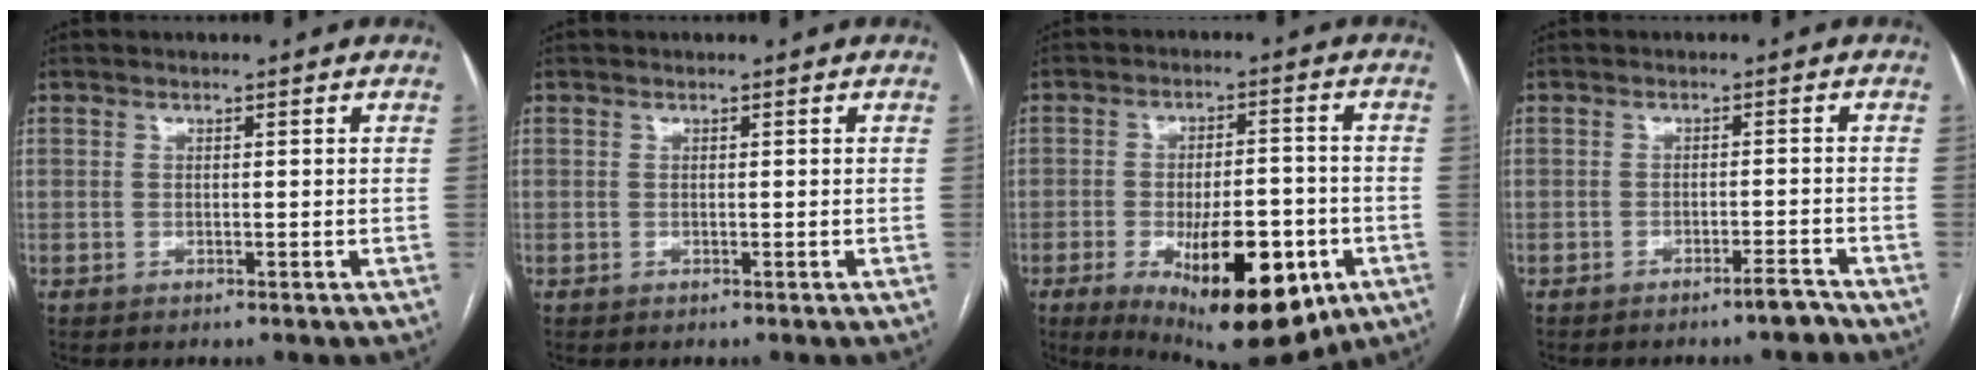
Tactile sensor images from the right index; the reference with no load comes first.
{"total": 0.0}
{"total": 16.9, "force": [-6.8, 6.4, 14.0], "torque": [-0.186, -0.003, -0.082]}
{"total": 2.4, "force": [-2.1, 0.1, 1.1], "torque": [-0.015, 0.000, -0.031]}